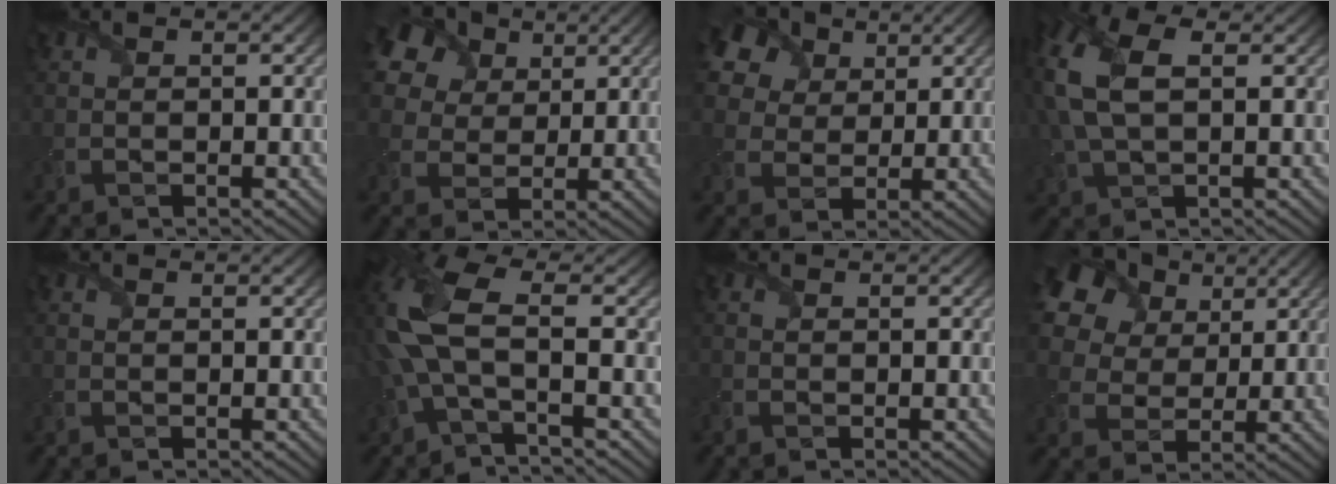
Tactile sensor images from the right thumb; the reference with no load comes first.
{"total": 13.8, "force": [7.3, 9.4, 7.0], "torque": [-0.193, 0.045, 0.145]}
{"total": 12.2, "force": [6.4, 8.4, 6.1], "torque": [-0.172, 0.036, 0.119]}
{"total": 10.3, "force": [2.0, 5.9, 8.2], "torque": [-0.228, 0.013, 0.037]}
{"total": 0.0}
{"total": 8.0, "force": [-0.6, 3.0, 7.4], "torque": [-0.181, 0.017, -0.031]}
{"total": 0.8, "force": [-0.4, 0.5, 0.5], "torque": [-0.010, -0.003, -0.007]}
{"total": 18.3, "force": [9.6, 12.6, 9.1], "torque": [-0.259, 0.061, 0.203]}